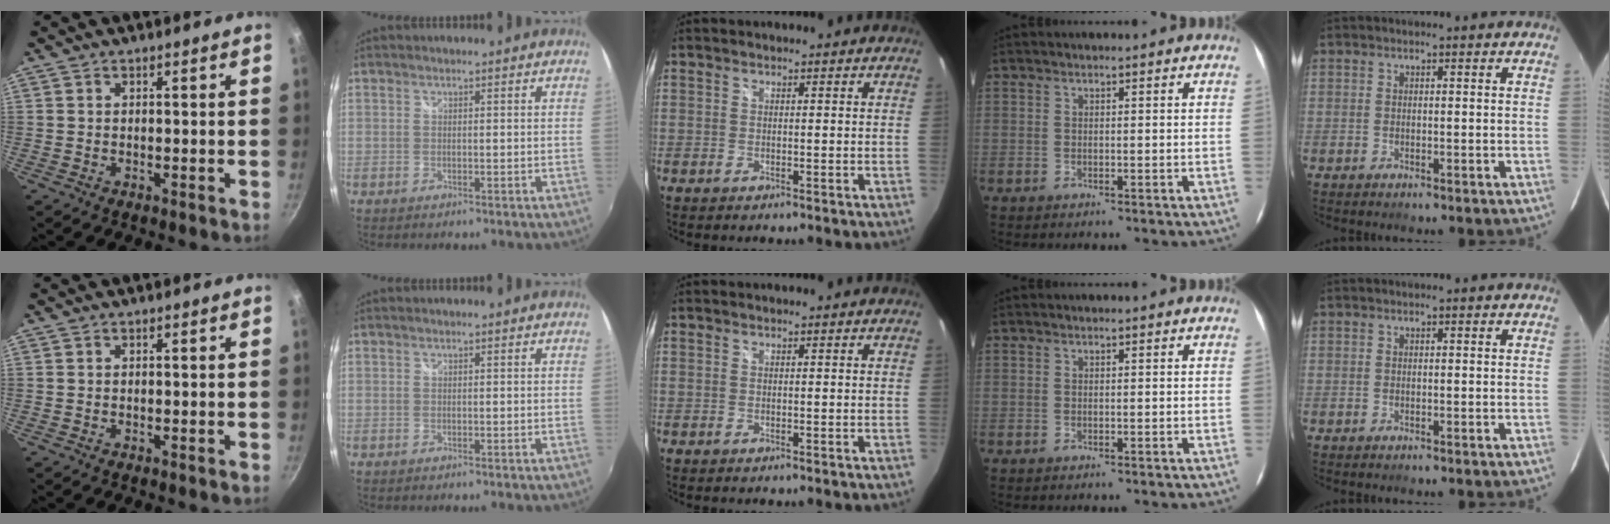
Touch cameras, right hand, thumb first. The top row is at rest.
{}